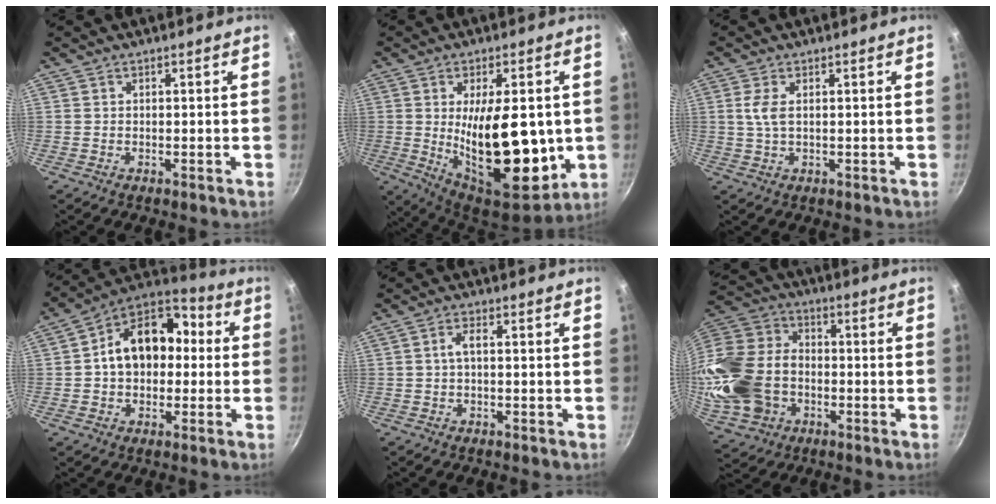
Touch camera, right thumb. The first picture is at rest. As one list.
[{"total": 22.1, "force": [-1.0, 10.4, 19.5], "torque": [-0.271, -0.032, -0.004]}, {"total": 3.4, "force": [0.7, 1.5, 3.0], "torque": [-0.066, 0.002, 0.014]}, {"total": 16.5, "force": [0.8, 12.0, 11.2], "torque": [-0.138, 0.047, -0.007]}, {"total": 2.3, "force": [-0.1, 0.8, 2.1], "torque": [-0.048, 0.011, -0.004]}, {"total": 22.6, "force": [-4.6, 16.9, 14.3], "torque": [-0.306, 0.033, -0.082]}]